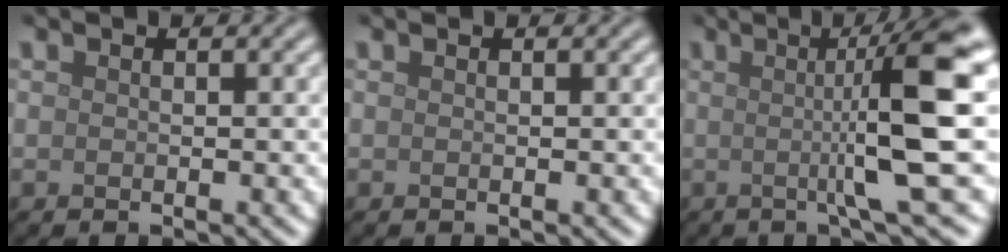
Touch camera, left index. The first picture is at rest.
{"total": 0.0}
{"total": 9.3, "force": [0.6, 1.2, 9.2], "torque": [-0.122, 0.004, 0.006]}